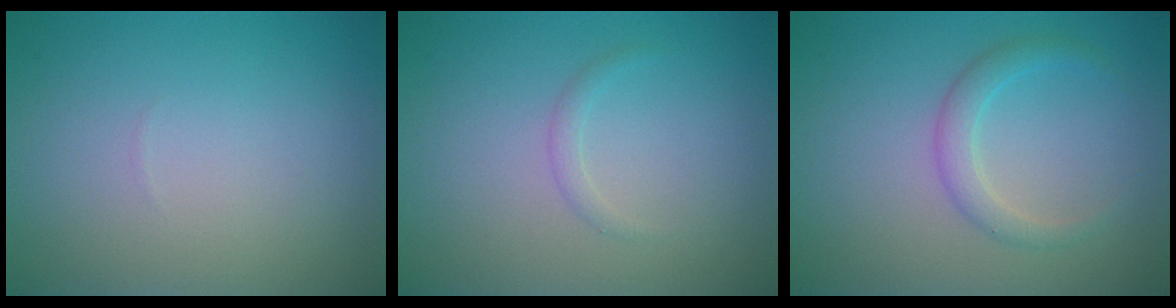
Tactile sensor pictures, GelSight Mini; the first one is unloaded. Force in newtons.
{"total": 0.8, "press": 0.8, "slide": 0.1}
{"total": 2.0, "press": 2.0, "slide": 0.1}